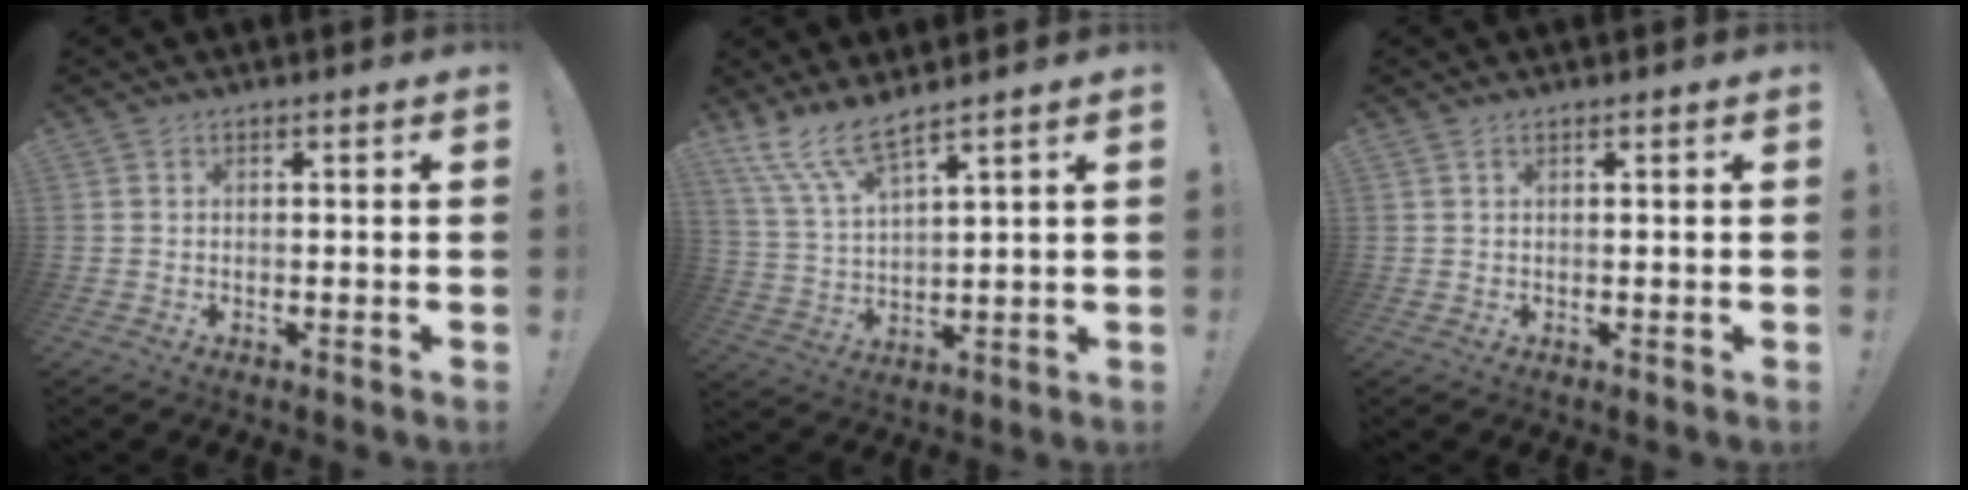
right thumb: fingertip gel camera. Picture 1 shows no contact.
{"total": 9.7, "force": [8.0, 1.7, 5.3], "torque": [-0.119, -0.036, 0.148]}
{"total": 1.0, "force": [0.6, 0.2, 0.7], "torque": [-0.019, 0.002, 0.013]}